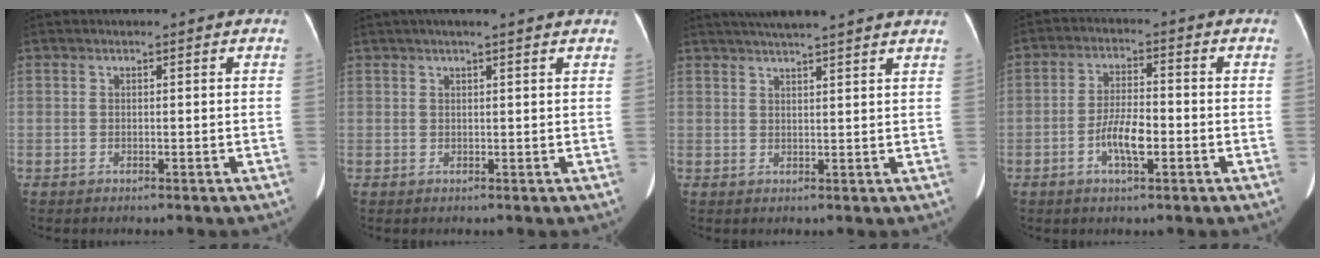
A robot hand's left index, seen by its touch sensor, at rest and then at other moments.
{"total": 6.4, "force": [5.3, 0.2, 3.6], "torque": [-0.051, 0.027, 0.064]}
{"total": 12.4, "force": [10.8, 0.2, 6.1], "torque": [-0.095, 0.027, 0.135]}
{"total": 5.7, "force": [-2.2, 1.5, 5.1], "torque": [-0.098, -0.003, -0.041]}